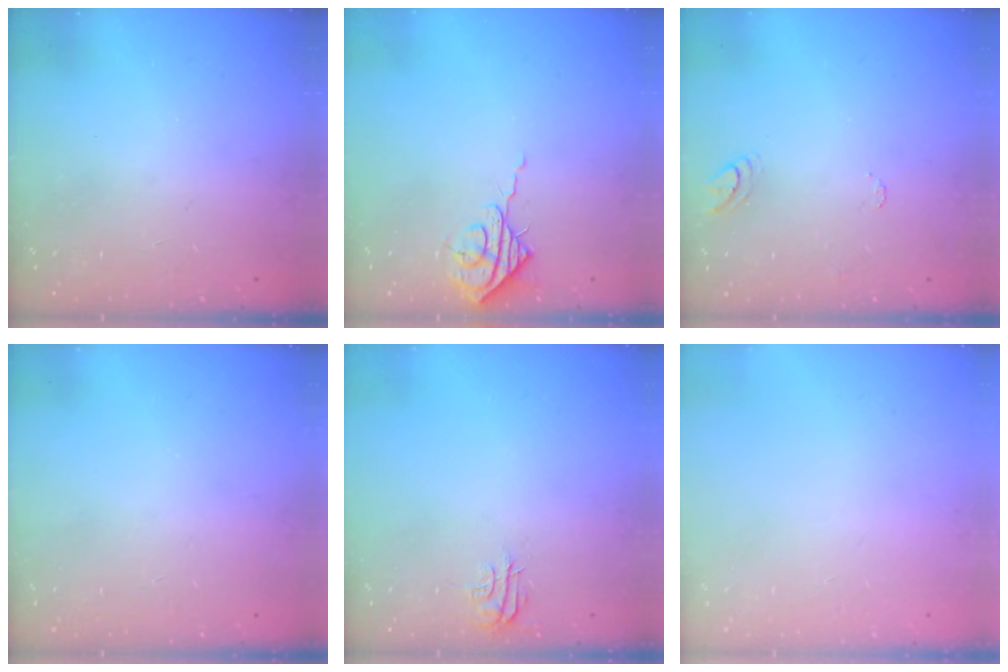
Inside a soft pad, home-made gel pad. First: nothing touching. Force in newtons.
{"total": 7.4, "press": 7.4, "slide": 0.7}
{"total": 5.5, "press": 5.5, "slide": 0.7}
{"total": 0.0}
{"total": 4.8, "press": 4.8, "slide": 0.3}
{"total": 0.0}